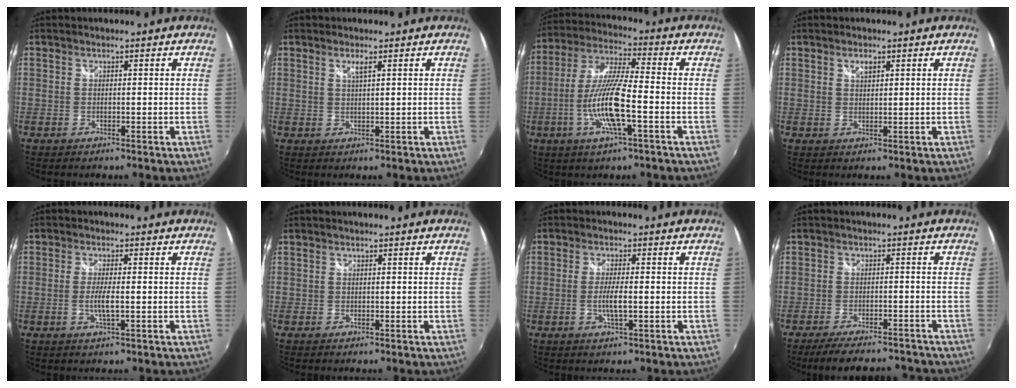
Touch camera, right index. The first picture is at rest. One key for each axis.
{"total": 1.6, "fx": 0.9, "fy": 0.1, "fz": 1.3, "tx": -0.023, "ty": 0.000, "tz": 0.015}
{"total": 12.9, "fx": -3.9, "fy": 1.7, "fz": 12.2, "tx": -0.247, "ty": -0.006, "tz": -0.076}
{"total": 1.7, "fx": 1.0, "fy": 0.7, "fz": 1.2, "tx": -0.020, "ty": 0.003, "tz": 0.017}
{"total": 3.6, "fx": -0.7, "fy": 0.4, "fz": 3.5, "tx": -0.067, "ty": -0.007, "tz": -0.013}
{"total": 0.0}
{"total": 3.8, "fx": -0.7, "fy": 0.4, "fz": 3.7, "tx": -0.070, "ty": -0.007, "tz": -0.014}
{"total": 11.5, "fx": -10.0, "fy": 3.3, "fz": 4.6, "tx": -0.100, "ty": -0.006, "tz": -0.141}